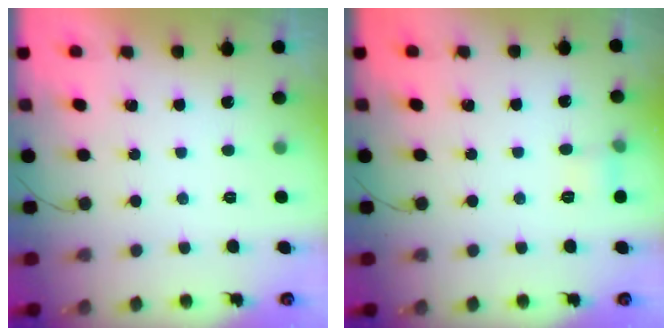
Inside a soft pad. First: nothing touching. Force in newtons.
{"total": 5.4, "press": 5.1, "slide": 1.8}